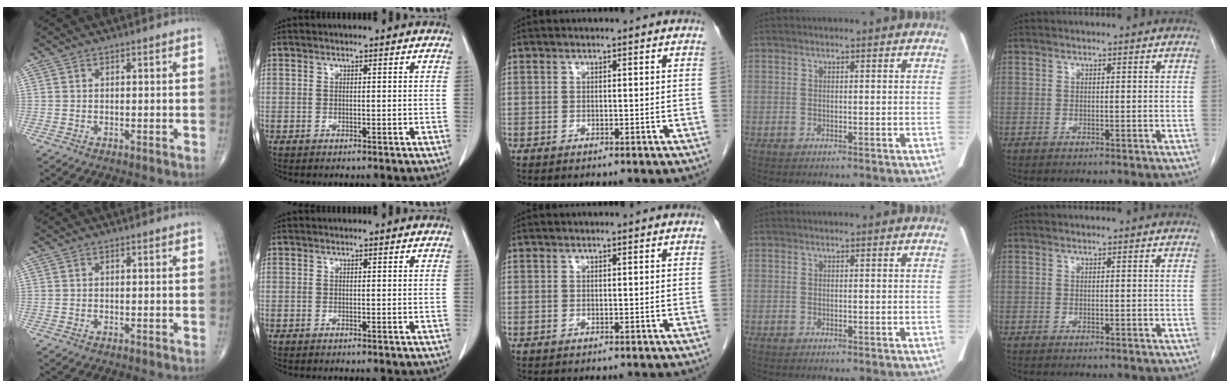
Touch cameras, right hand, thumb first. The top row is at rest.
{}